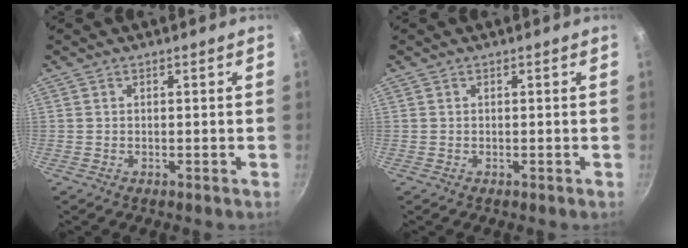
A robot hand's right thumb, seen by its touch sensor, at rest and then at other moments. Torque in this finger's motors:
{"motor_torque": [-0.21, -0.03, 0.00, 0.00, 0.00]}